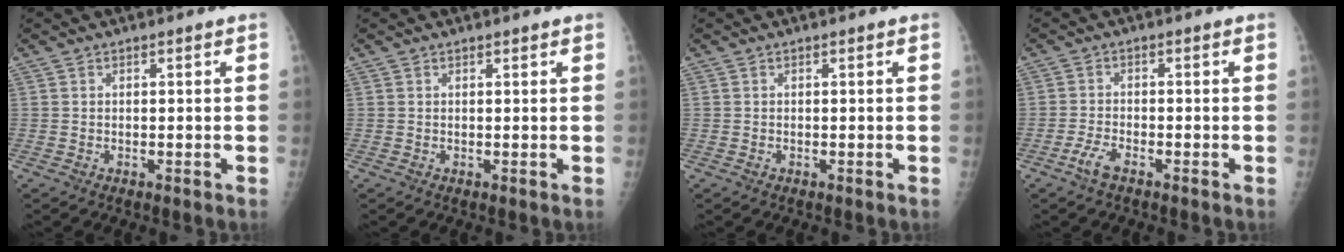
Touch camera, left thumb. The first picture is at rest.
{"total": 0.6, "force": [0.5, 0.2, 0.2], "torque": [-0.004, -0.002, 0.007]}
{"total": 0.0}
{"total": 3.0, "force": [-2.0, 0.9, 2.0], "torque": [-0.048, 0.008, -0.041]}